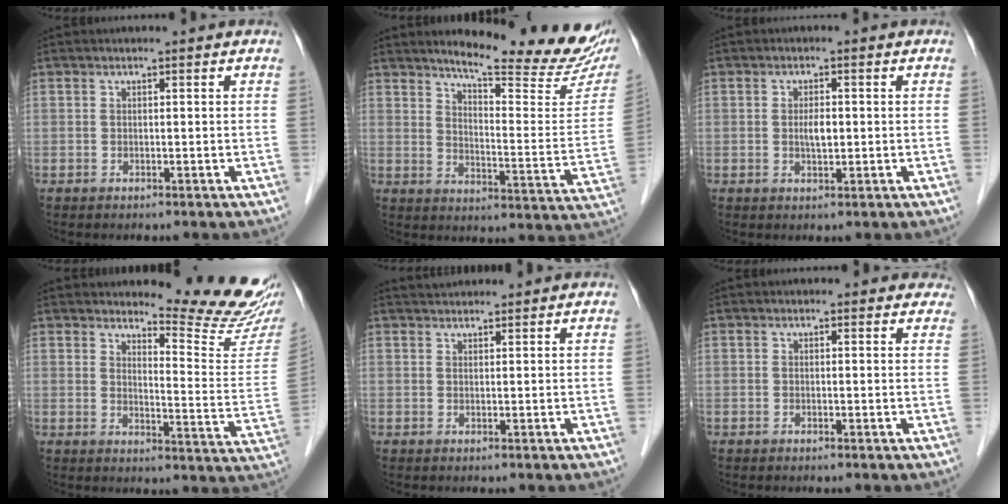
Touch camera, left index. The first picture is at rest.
{"total": 20.1, "force": [17.7, 2.1, 9.3], "torque": [-0.123, -0.081, 0.219]}
{"total": 2.4, "force": [-0.2, 0.9, 2.2], "torque": [-0.041, -0.002, -0.002]}
{"total": 13.0, "force": [12.6, -0.9, 3.2], "torque": [-0.040, -0.109, 0.144]}
{"total": 2.6, "force": [2.5, 0.4, 0.3], "torque": [-0.006, 0.028, 0.038]}
{"total": 2.8, "force": [2.3, 1.6, 0.2], "torque": [0.017, -0.006, 0.005]}